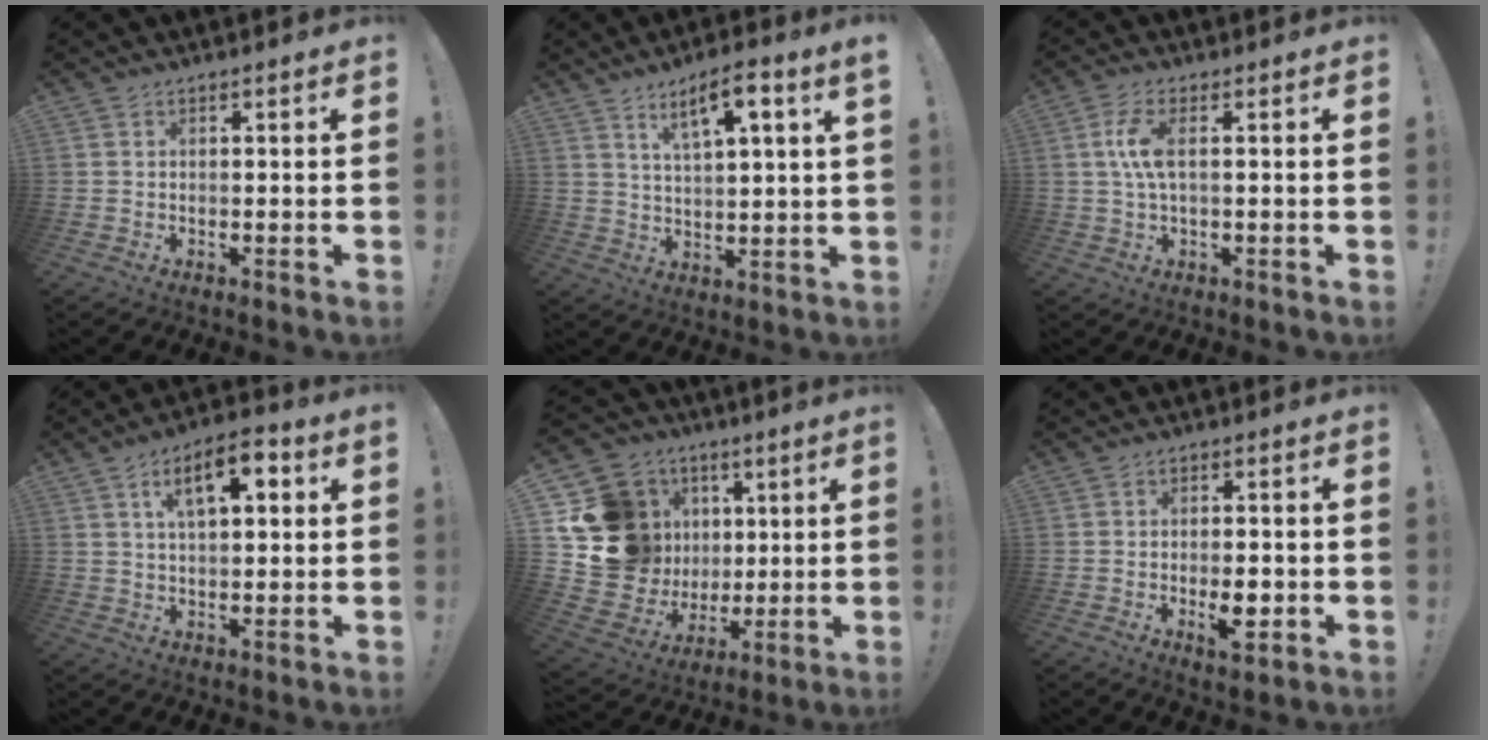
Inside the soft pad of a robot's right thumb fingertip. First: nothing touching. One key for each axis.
{"total": 8.5, "fx": 5.1, "fy": 1.0, "fz": 6.8, "tx": -0.107, "ty": -0.019, "tz": 0.080}
{"total": 7.0, "fx": 0.9, "fy": 2.4, "fz": 6.5, "tx": -0.130, "ty": -0.005, "tz": 0.015}
{"total": 10.7, "fx": 3.9, "fy": 4.8, "fz": 8.8, "tx": -0.129, "ty": -0.003, "tz": 0.063}
{"total": 20.6, "fx": 4.8, "fy": 18.2, "fz": 8.6, "tx": -0.164, "ty": -0.027, "tz": 0.141}
{"total": 6.1, "fx": -1.7, "fy": 2.4, "fz": 5.4, "tx": -0.078, "ty": 0.000, "tz": -0.025}